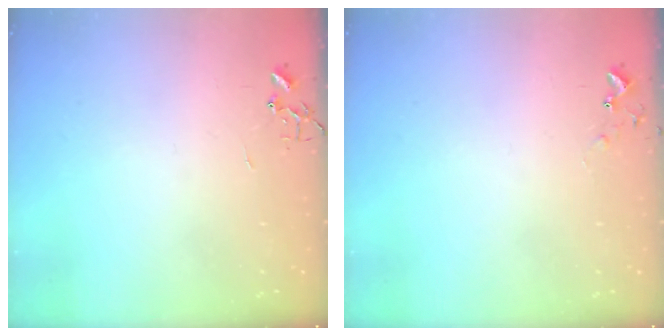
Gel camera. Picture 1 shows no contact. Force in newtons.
{"total": 5.0, "press": 5.0, "slide": 0.5}